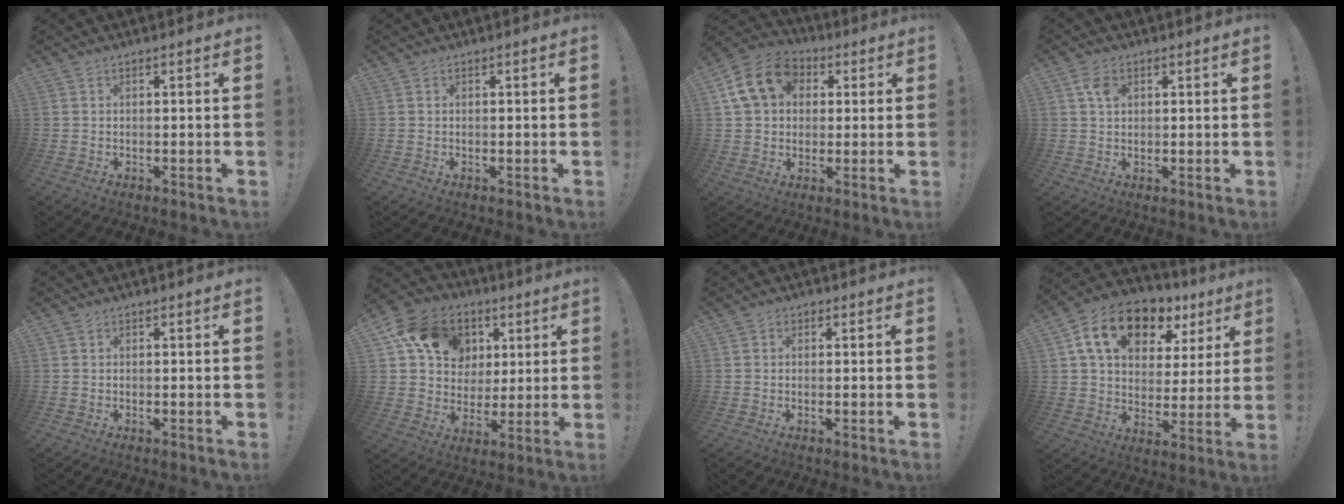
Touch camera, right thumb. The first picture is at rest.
{"total": 0.0}
{"total": 14.7, "force": [4.7, 11.6, 7.6], "torque": [-0.110, -0.001, 0.096]}
{"total": 4.1, "force": [1.7, 2.6, 2.7], "torque": [-0.041, 0.001, 0.030]}
{"total": 0.0}
{"total": 16.9, "force": [6.9, 13.6, 7.3], "torque": [-0.099, -0.017, 0.141]}
{"total": 1.0, "force": [-0.1, 0.9, 0.4], "torque": [-0.001, 0.003, -0.004]}
{"total": 17.0, "force": [9.3, 10.5, 9.7], "torque": [-0.159, -0.038, 0.166]}